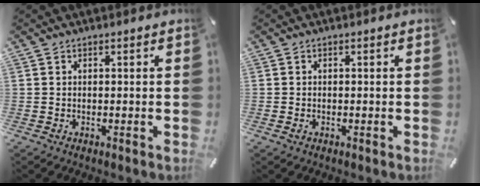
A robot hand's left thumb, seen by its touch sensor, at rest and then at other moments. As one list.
[{"total": 1.0, "force": [-0.3, 0.6, 0.7], "torque": [-0.013, 0.001, -0.006]}]